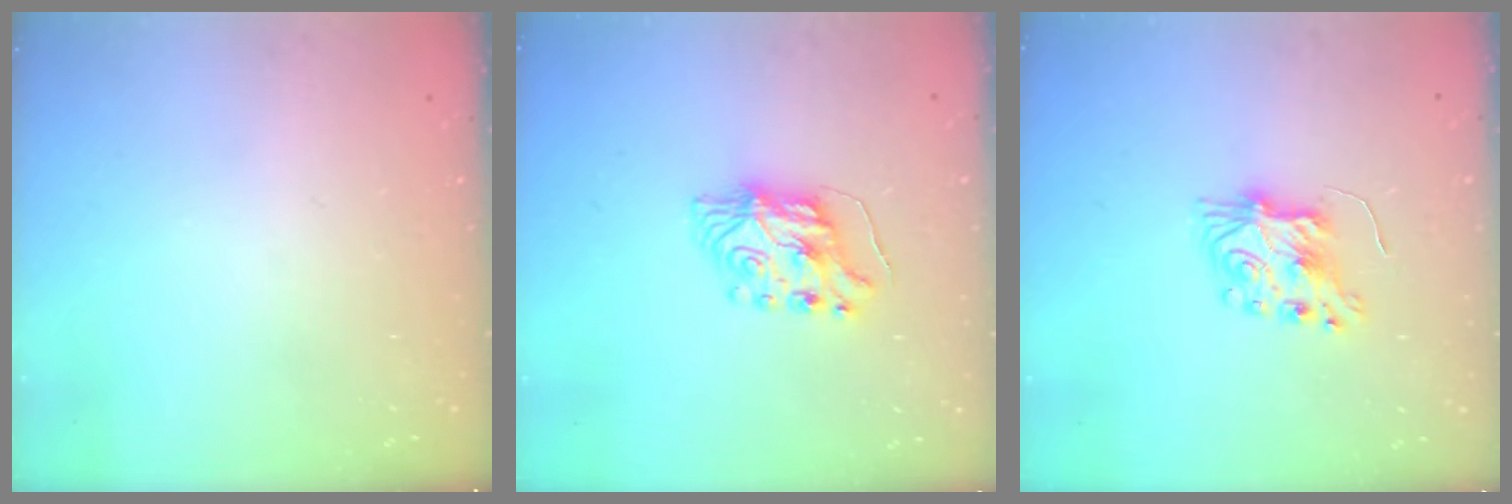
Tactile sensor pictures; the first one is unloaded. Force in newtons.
{"total": 6.8, "press": 6.8, "slide": 0.6}
{"total": 7.0, "press": 7.0, "slide": 0.3}